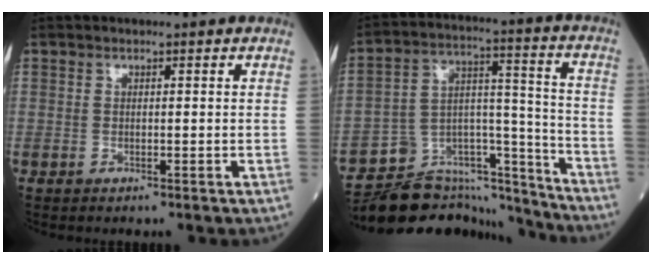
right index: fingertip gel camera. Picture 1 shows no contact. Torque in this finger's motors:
{"motor_torque": [0.26, -0.23, 0.16, 0.03]}